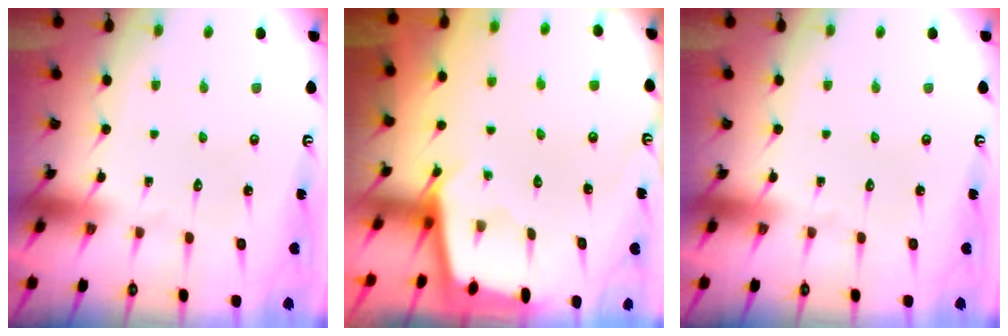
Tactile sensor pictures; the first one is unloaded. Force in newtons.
{"total": 2.0, "press": 2.0, "slide": 0.2}
{"total": 0.0}